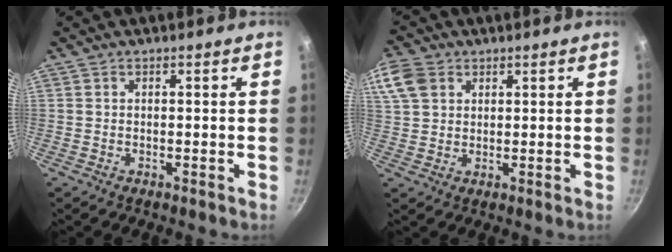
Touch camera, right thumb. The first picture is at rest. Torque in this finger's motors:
{"motor_torque": [-0.39, 0.67, 0.17, 0.15, 0.03]}